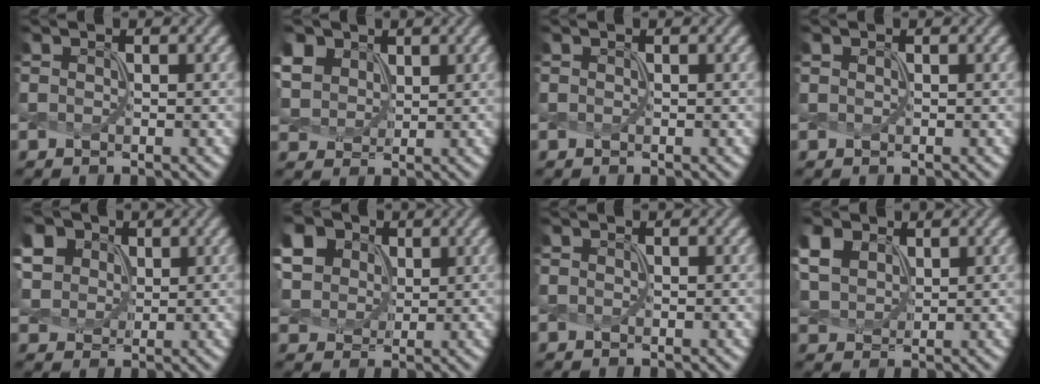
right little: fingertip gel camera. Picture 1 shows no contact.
{"total": 6.3, "force": [3.2, 4.6, 2.9], "torque": [-0.121, 0.014, 0.059]}
{"total": 0.0}
{"total": 0.0}
{"total": 10.9, "force": [5.0, 8.2, 5.1], "torque": [-0.143, 0.028, 0.090]}
{"total": 13.0, "force": [5.6, 10.1, 6.0], "torque": [-0.174, 0.026, 0.107]}
{"total": 0.0}
{"total": 4.8, "force": [2.4, 3.4, 2.5], "torque": [-0.091, 0.005, 0.049]}